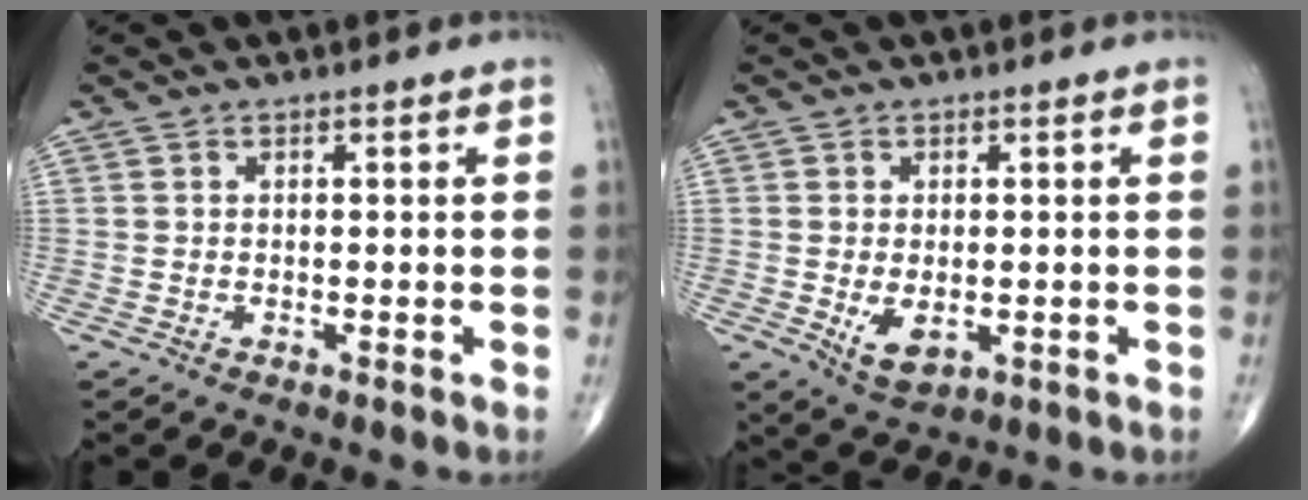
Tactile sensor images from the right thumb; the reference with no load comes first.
{"total": 5.0, "force": [-0.8, 2.9, 4.0], "torque": [-0.063, -0.011, -0.003]}